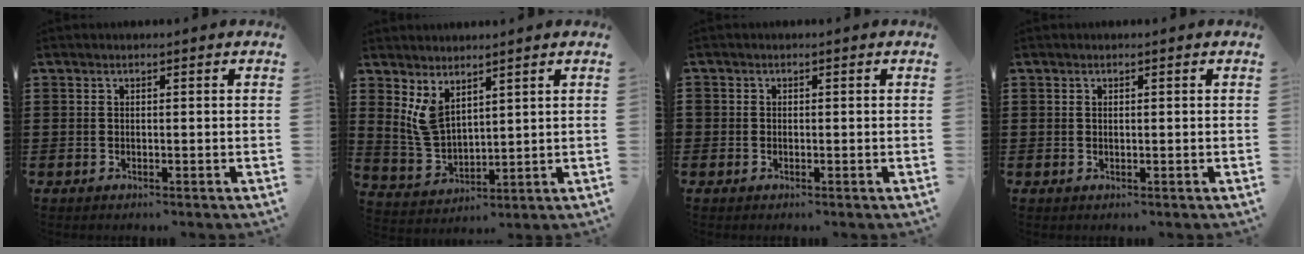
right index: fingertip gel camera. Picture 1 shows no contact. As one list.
[{"total": 5.5, "force": [3.3, 2.7, 3.5], "torque": [-0.093, -0.009, 0.059]}, {"total": 0.7, "force": [-0.3, 0.6, 0.2], "torque": [-0.004, 0.000, -0.007]}, {"total": 0.0}]